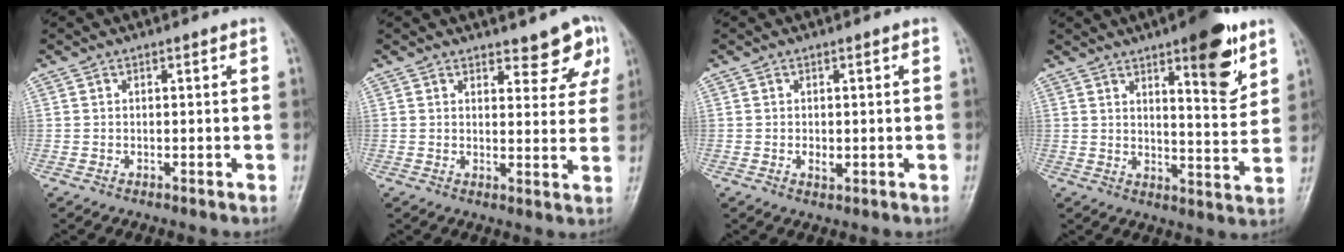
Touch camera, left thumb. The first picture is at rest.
{"total": 6.4, "force": [4.6, 2.7, 3.5], "torque": [-0.012, -0.031, 0.050]}
{"total": 1.8, "force": [-0.1, 1.0, 1.5], "torque": [-0.022, -0.004, -0.001]}
{"total": 12.6, "force": [7.0, 3.6, 9.8], "torque": [-0.114, -0.041, 0.097]}